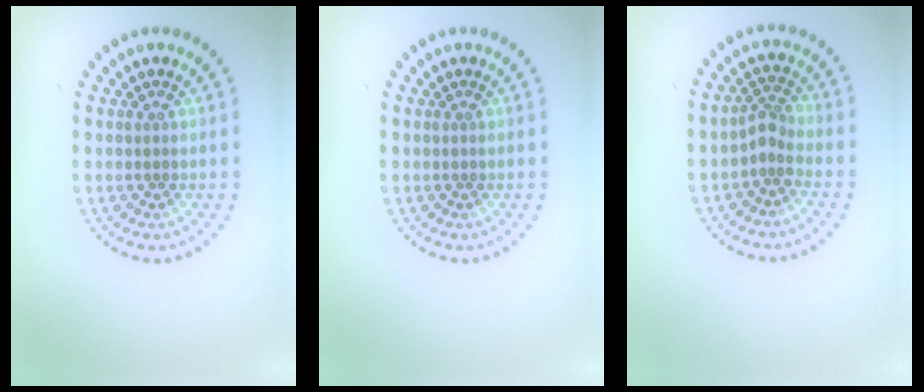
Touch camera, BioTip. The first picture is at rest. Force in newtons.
{"total": 0.0}
{"total": 1.9, "press": 1.4, "slide": 1.3}